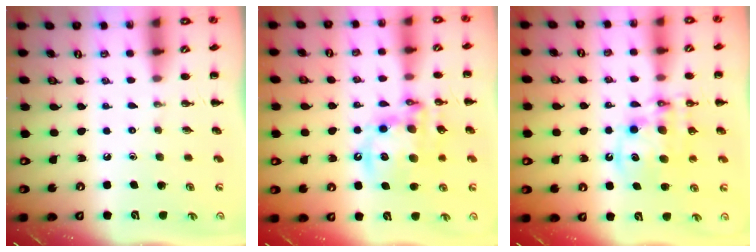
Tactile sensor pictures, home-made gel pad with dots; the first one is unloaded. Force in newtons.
{"total": 15.1, "press": 14.7, "slide": 3.7}
{"total": 12.2, "press": 11.8, "slide": 3.0}